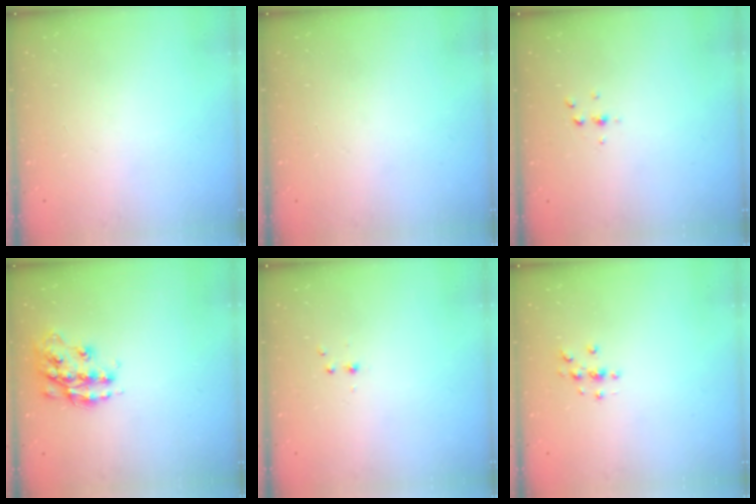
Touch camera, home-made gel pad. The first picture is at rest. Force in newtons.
{"total": 0.0}
{"total": 2.5, "press": 2.4, "slide": 0.2}
{"total": 14.2, "press": 14.2, "slide": 0.9}
{"total": 2.2, "press": 1.9, "slide": 1.2}
{"total": 3.0, "press": 3.0, "slide": 0.3}